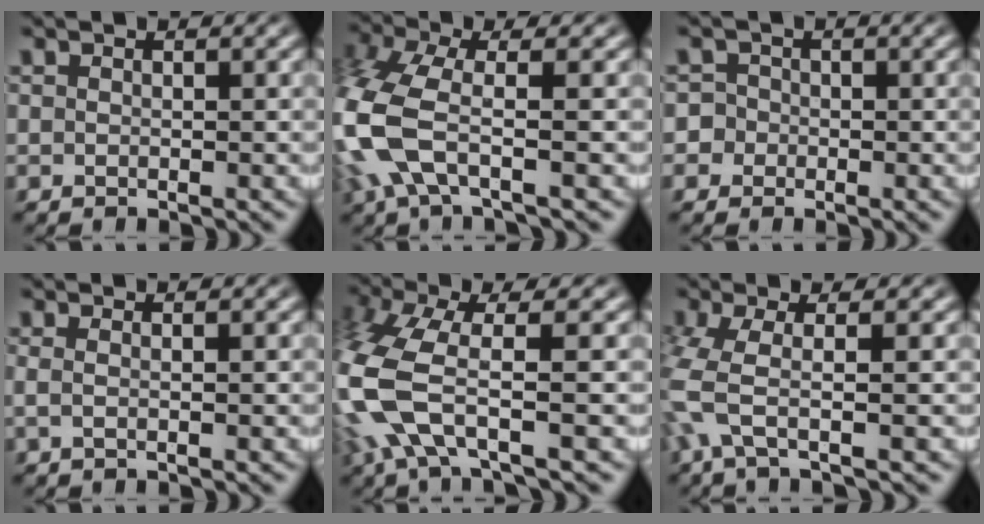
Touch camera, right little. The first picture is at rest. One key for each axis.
{"total": 7.2, "fx": -1.1, "fy": 4.9, "fz": 5.2, "tx": -0.170, "ty": -0.029, "tz": -0.013}
{"total": 4.5, "fx": -1.2, "fy": 4.3, "fz": 0.9, "tx": -0.037, "ty": -0.014, "tz": -0.025}
{"total": 1.0, "fx": -0.1, "fy": -0.3, "fz": 0.9, "tx": -0.024, "ty": -0.007, "tz": 0.002}
{"total": 7.3, "fx": -0.9, "fy": 4.2, "fz": 5.9, "tx": -0.180, "ty": -0.031, "tz": -0.008}
{"total": 4.1, "fx": -0.1, "fy": 1.9, "fz": 3.7, "tx": -0.107, "ty": -0.011, "tz": -0.002}